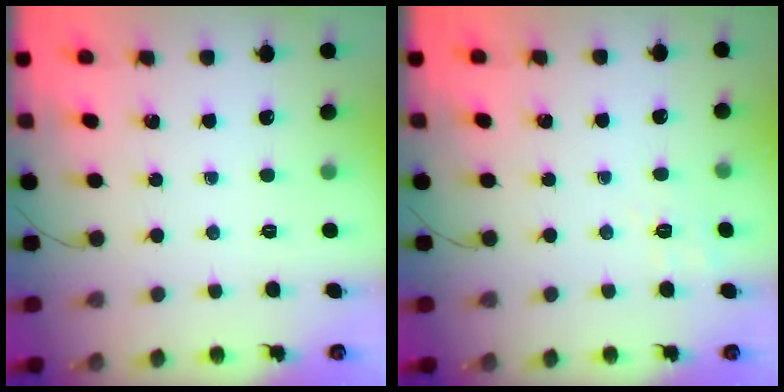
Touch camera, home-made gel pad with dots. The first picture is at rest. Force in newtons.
{"total": 1.7, "press": 0.1, "slide": 1.7}